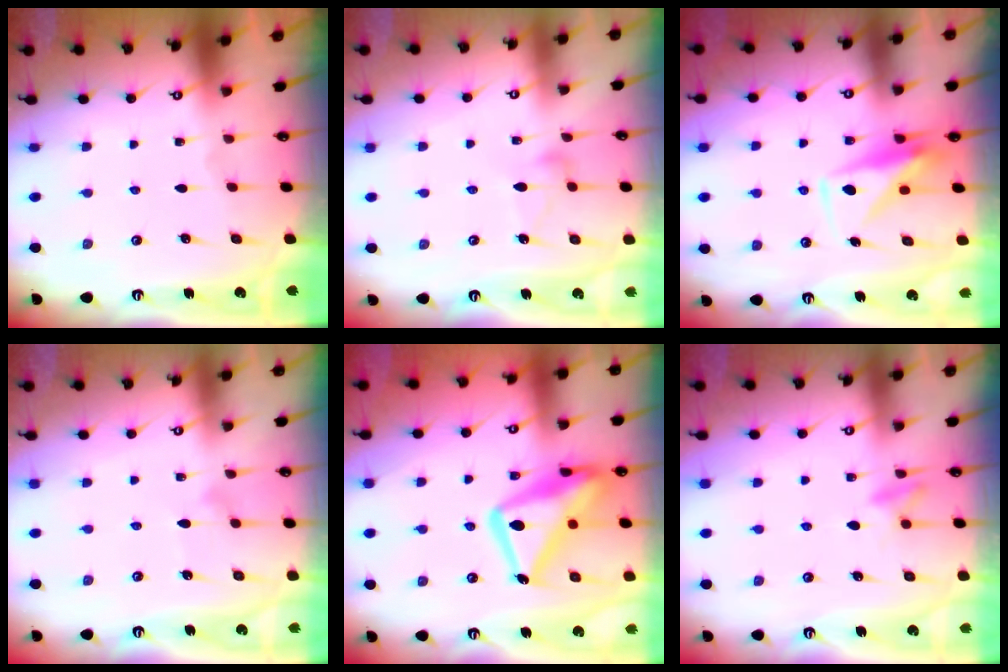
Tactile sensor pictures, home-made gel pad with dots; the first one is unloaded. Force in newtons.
{"total": 10.1, "press": 10.1, "slide": 0.5}
{"total": 9.0, "press": 9.0, "slide": 0.6}
{"total": 6.9, "press": 6.9, "slide": 0.4}
{"total": 20.2, "press": 20.1, "slide": 1.9}
{"total": 10.1, "press": 10.0, "slide": 1.3}